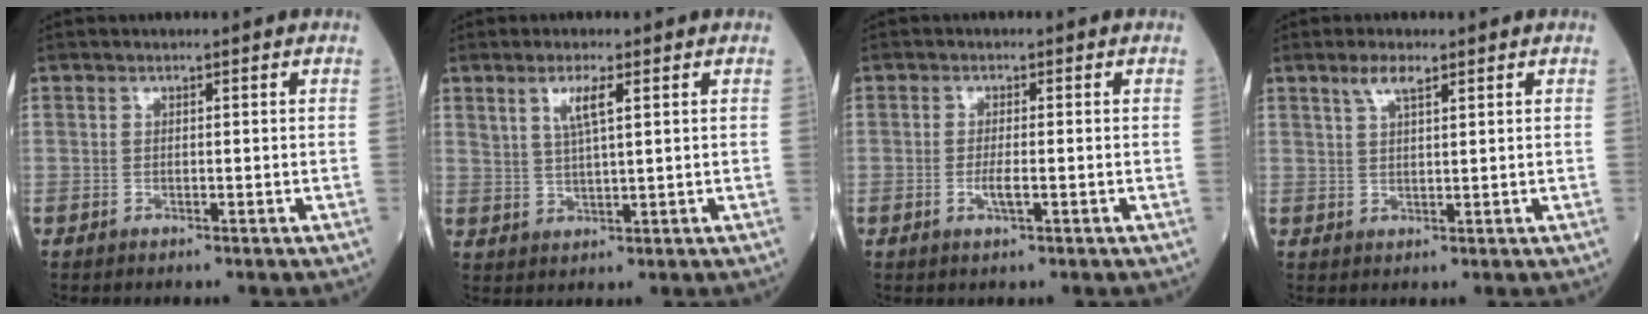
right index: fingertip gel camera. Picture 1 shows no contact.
{"total": 3.9, "force": [1.9, 0.3, 3.4], "torque": [-0.069, 0.001, 0.040]}
{"total": 2.1, "force": [-0.5, 0.1, 2.0], "torque": [-0.042, -0.003, -0.008]}
{"total": 3.1, "force": [2.1, 0.5, 2.2], "torque": [-0.048, 0.006, 0.044]}